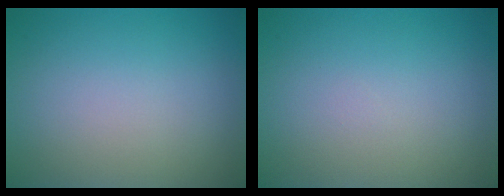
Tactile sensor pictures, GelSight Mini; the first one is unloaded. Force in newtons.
{"total": 0.0}